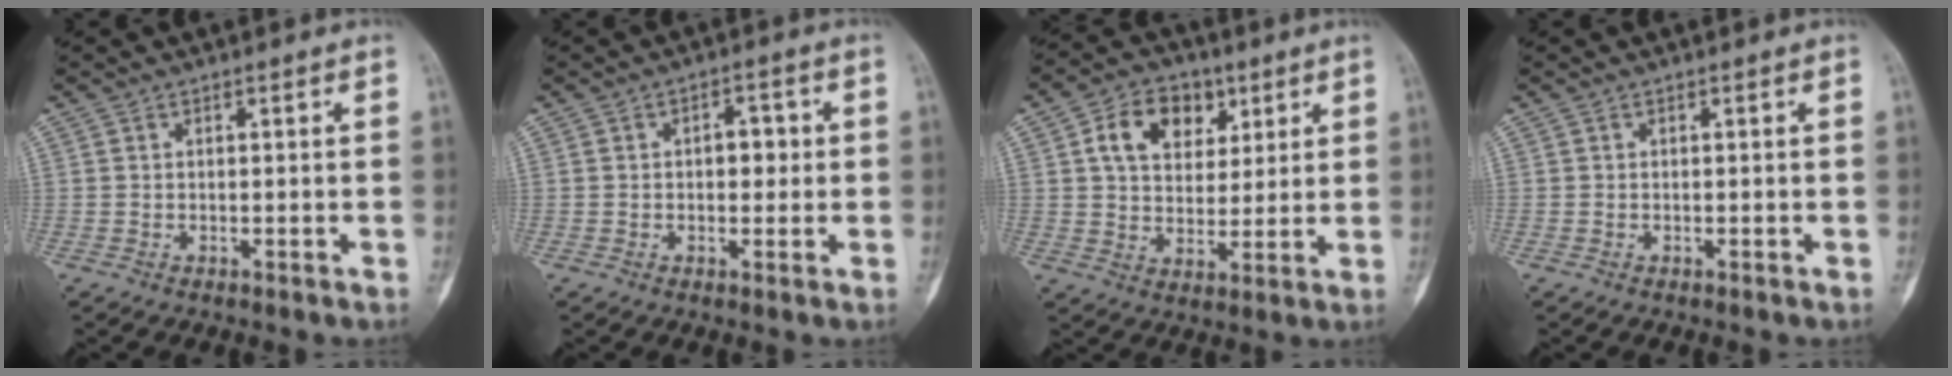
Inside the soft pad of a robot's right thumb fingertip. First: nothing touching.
{"total": 3.9, "force": [0.3, 2.4, 3.0], "torque": [-0.024, 0.007, 0.001]}
{"total": 11.5, "force": [4.4, 8.2, 6.7], "torque": [-0.075, -0.006, 0.074]}
{"total": 0.0}